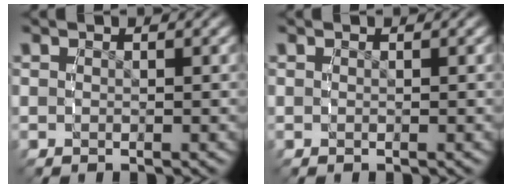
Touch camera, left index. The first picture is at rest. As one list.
[{"total": 0.0}]